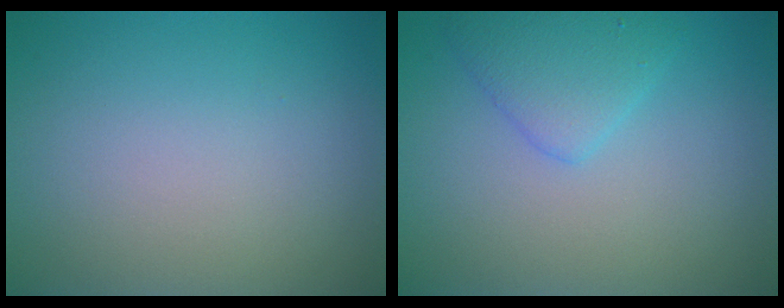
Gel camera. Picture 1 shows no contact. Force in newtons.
{"total": 2.7, "press": 2.7, "slide": 0.2}